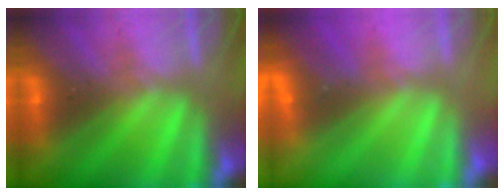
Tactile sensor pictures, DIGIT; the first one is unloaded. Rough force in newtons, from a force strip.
{"total": 2.4}